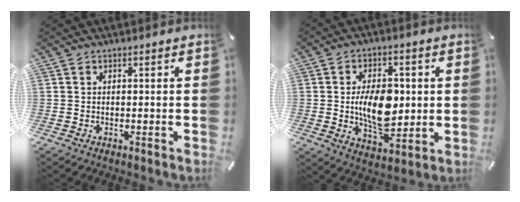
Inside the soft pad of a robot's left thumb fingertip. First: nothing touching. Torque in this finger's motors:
{"motor_torque": [0.71, 0.71, 0.32, 0.00, 0.20]}